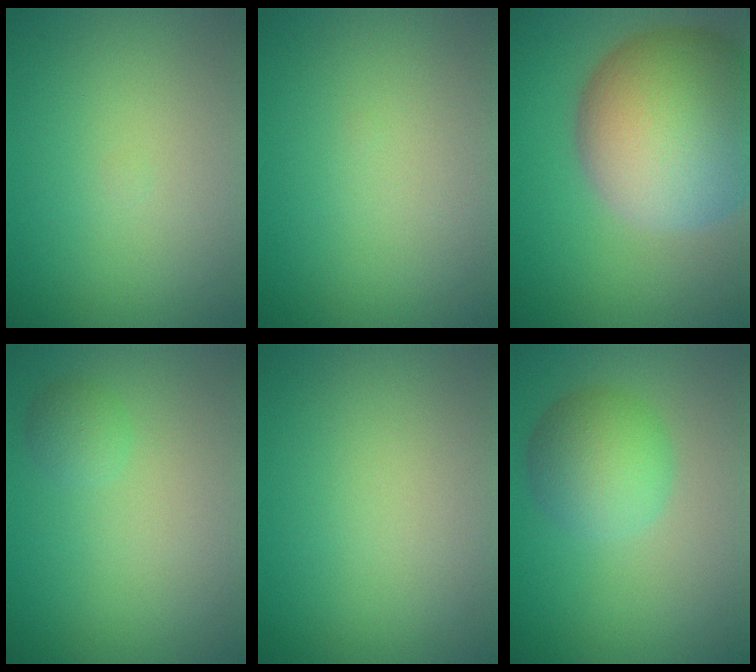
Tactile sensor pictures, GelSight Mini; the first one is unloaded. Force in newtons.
{"total": 0.0}
{"total": 15.5, "press": 15.5, "slide": 1.0}
{"total": 1.3, "press": 1.3, "slide": 0.1}
{"total": 0.0}
{"total": 4.7, "press": 4.7, "slide": 0.2}